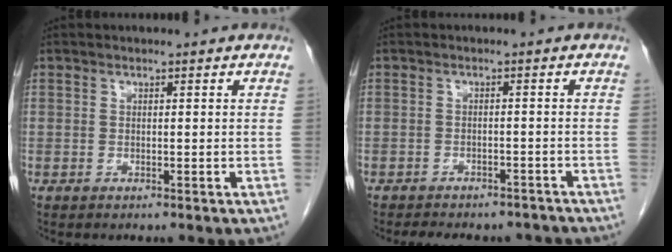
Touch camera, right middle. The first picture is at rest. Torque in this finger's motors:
{"motor_torque": [0.12, -0.11, 0.02, 0.06]}